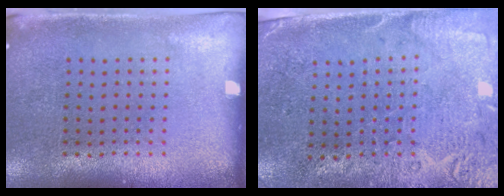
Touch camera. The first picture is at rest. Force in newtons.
{"total": 2.8, "press": 2.4, "slide": 1.4}